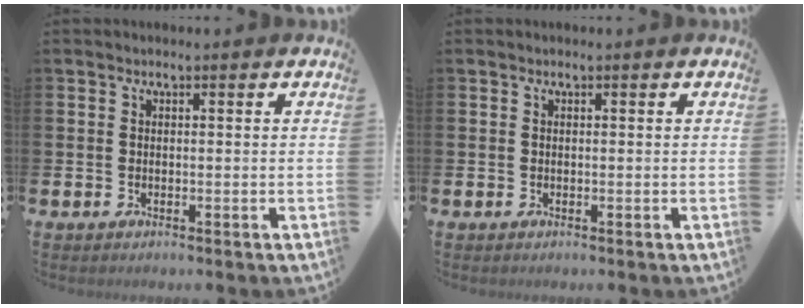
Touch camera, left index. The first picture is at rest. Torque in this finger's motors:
{"motor_torque": [0.18, 0.19, 0.03, 0.02]}